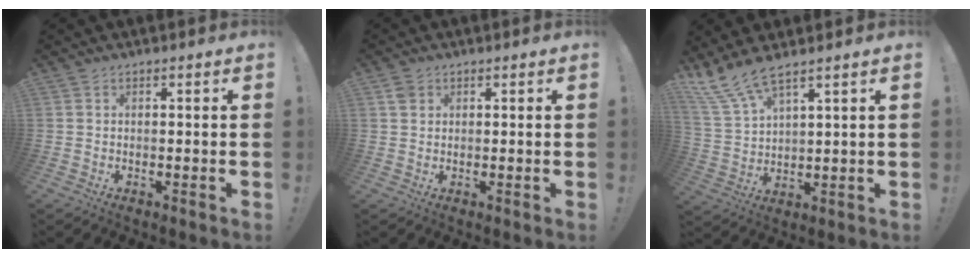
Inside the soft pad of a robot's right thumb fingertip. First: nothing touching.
{"total": 2.1, "force": [1.2, 1.5, 0.8], "torque": [-0.011, 0.001, 0.022]}
{"total": 8.3, "force": [7.0, 1.5, 4.1], "torque": [-0.103, -0.032, 0.136]}